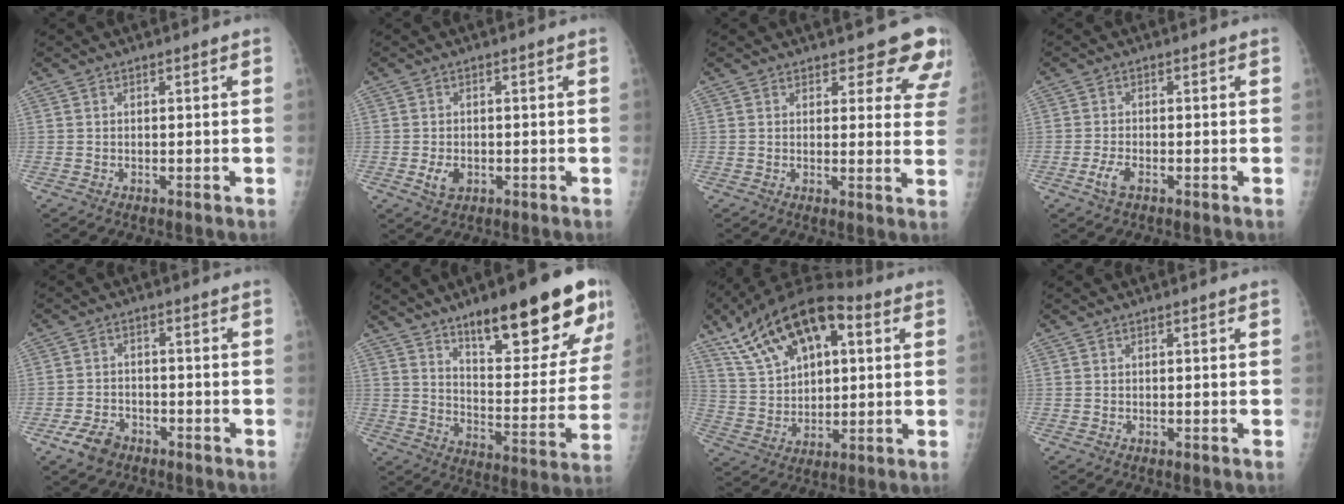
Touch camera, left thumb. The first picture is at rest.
{"total": 3.3, "force": [-0.9, 2.3, 2.2], "torque": [-0.035, 0.000, -0.010]}
{"total": 9.9, "force": [8.6, 4.0, 2.8], "torque": [0.021, -0.050, 0.070]}
{"total": 2.9, "force": [-1.4, 1.3, 2.2], "torque": [-0.047, 0.005, -0.028]}
{"total": 5.1, "force": [-3.2, 3.3, 2.2], "torque": [-0.039, 0.013, -0.054]}
{"total": 24.6, "force": [15.2, 7.0, 18.0], "torque": [-0.210, -0.067, 0.227]}
{"total": 21.1, "force": [9.0, 11.1, 15.5], "torque": [-0.247, 0.003, 0.156]}
{"total": 0.0}